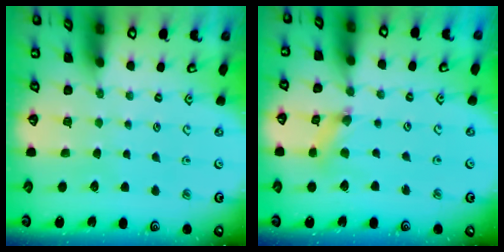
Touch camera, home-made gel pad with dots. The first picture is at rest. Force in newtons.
{"total": 1.6, "press": 1.6, "slide": 0.2}